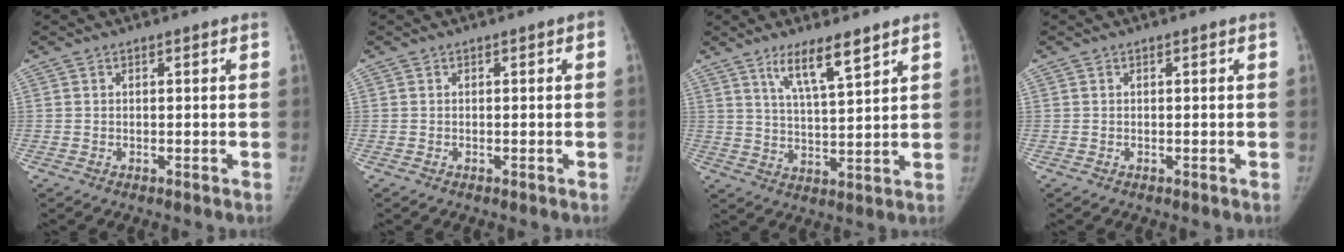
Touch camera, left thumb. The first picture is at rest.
{"total": 0.5, "force": [0.0, 0.2, 0.5], "torque": [-0.003, 0.003, 0.001]}
{"total": 8.4, "force": [5.6, 1.3, 6.1], "torque": [-0.101, -0.035, 0.107]}
{"total": 0.0}